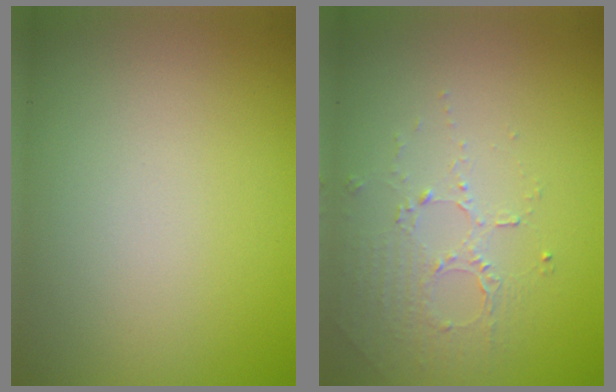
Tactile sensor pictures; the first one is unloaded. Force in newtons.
{"total": 1.7, "press": 1.2, "slide": 1.2}